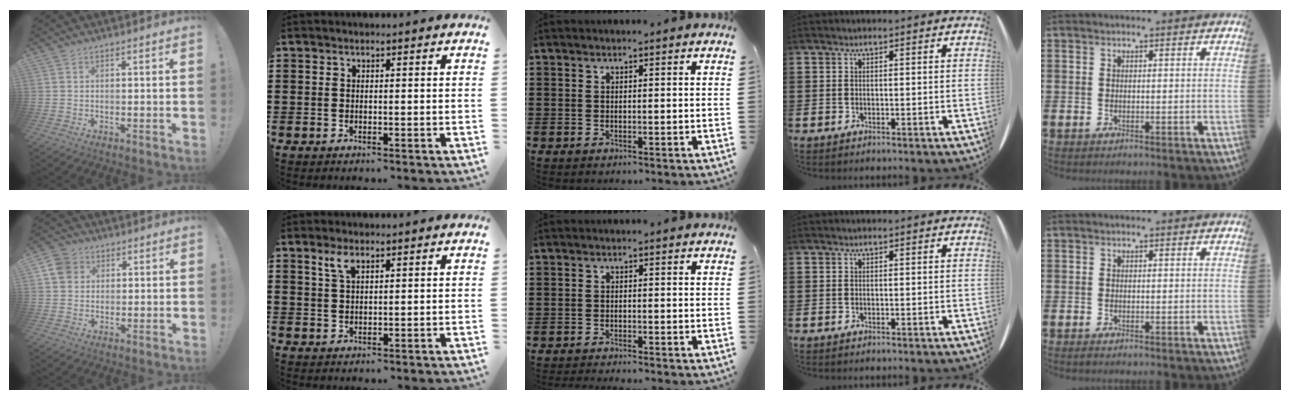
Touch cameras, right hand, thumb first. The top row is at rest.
{"thumb": {"total": 5.9, "force": [2.0, 5.2, 2.0], "torque": [-0.031, 0.004, 0.040]}, "index": {"total": 2.7, "force": [1.7, 0.9, 1.9], "torque": [-0.042, 0.004, 0.029]}, "middle": {"total": 1.2, "force": [-1.2, -0.1, 0.1], "torque": [-0.005, -0.001, -0.023]}}